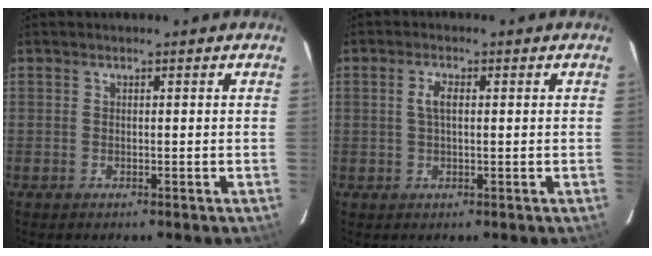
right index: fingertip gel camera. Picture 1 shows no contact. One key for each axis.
{"total": 2.7, "fx": 0.4, "fy": 1.1, "fz": 2.4, "tx": -0.050, "ty": 0.006, "tz": 0.009}